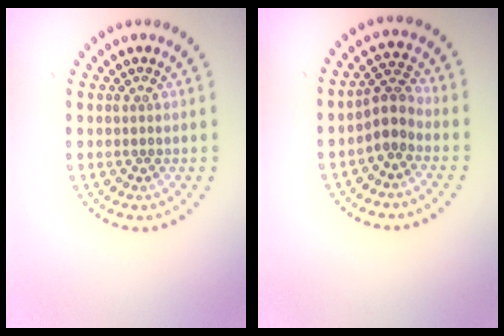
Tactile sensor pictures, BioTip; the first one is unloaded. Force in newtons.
{"total": 2.5, "press": 1.9, "slide": 1.5}